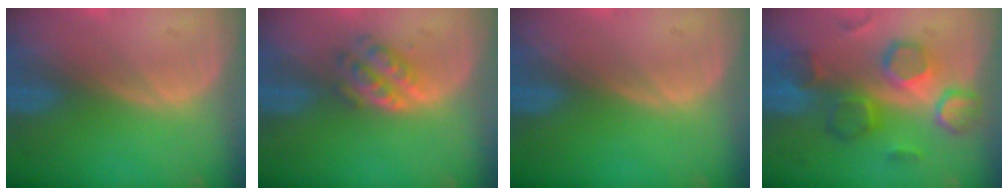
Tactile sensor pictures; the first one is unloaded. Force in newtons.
{"total": 4.2, "press": 4.2, "slide": 0.1}
{"total": 0.0}
{"total": 8.7, "press": 8.5, "slide": 1.6}